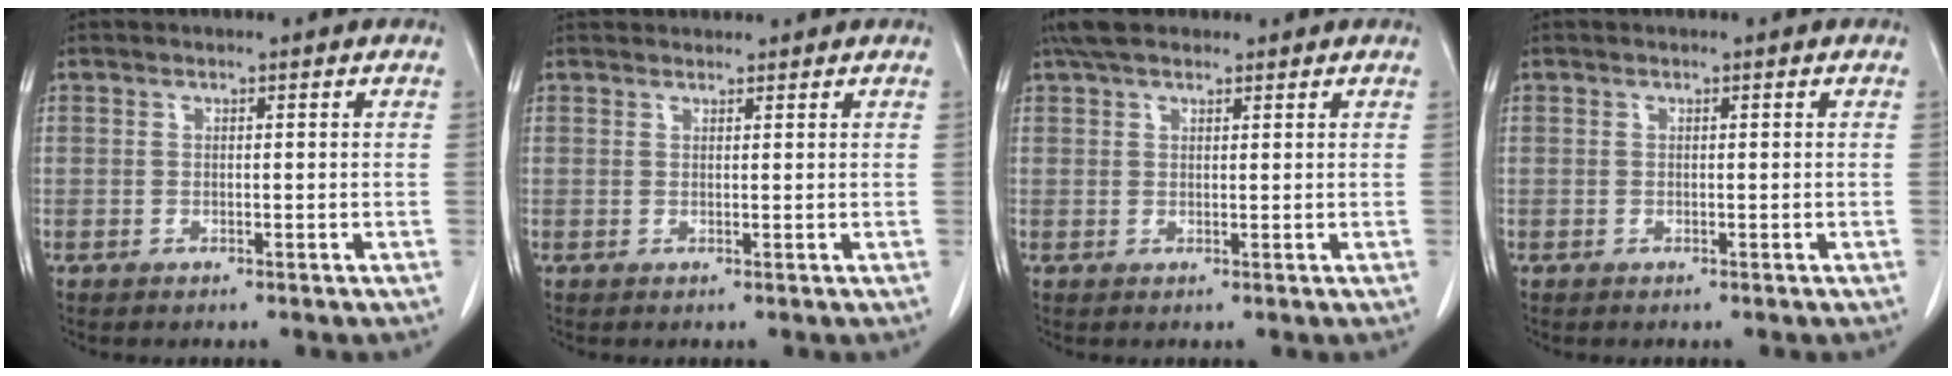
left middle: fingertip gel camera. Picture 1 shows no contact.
{"total": 2.6, "force": [2.5, 0.5, 0.1], "torque": [0.000, 0.026, 0.042]}
{"total": 4.3, "force": [3.4, 1.8, 2.0], "torque": [-0.039, 0.019, 0.063]}
{"total": 0.0}